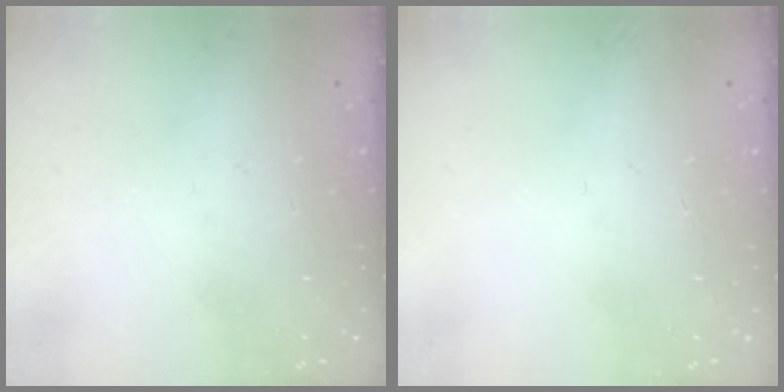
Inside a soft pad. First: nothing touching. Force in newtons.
{"total": 0.0}